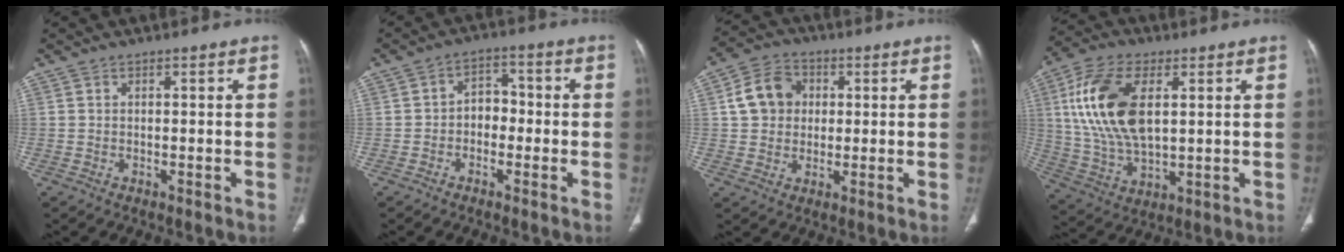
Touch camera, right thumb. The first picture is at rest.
{"total": 4.9, "force": [-1.1, 3.8, 2.9], "torque": [-0.017, 0.025, -0.032]}
{"total": 9.1, "force": [1.4, 7.7, 4.5], "torque": [-0.059, 0.009, 0.018]}
{"total": 17.3, "force": [3.9, 9.2, 14.1], "torque": [-0.277, -0.004, 0.077]}